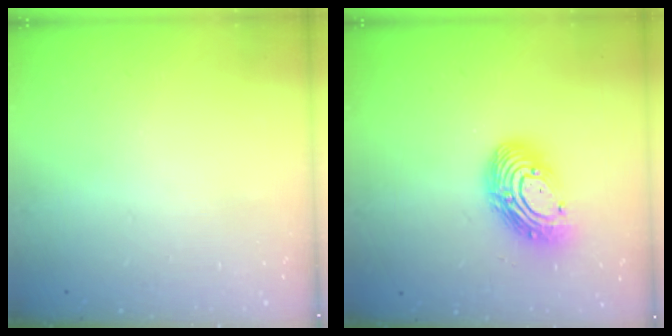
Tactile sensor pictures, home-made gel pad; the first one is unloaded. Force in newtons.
{"total": 14.0, "press": 14.0, "slide": 1.1}